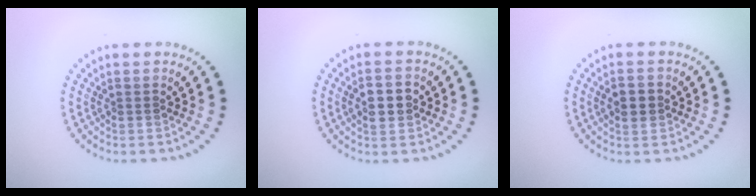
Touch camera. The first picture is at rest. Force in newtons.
{"total": 2.7, "press": 2.7, "slide": 0.2}
{"total": 2.5, "press": 2.5, "slide": 0.2}